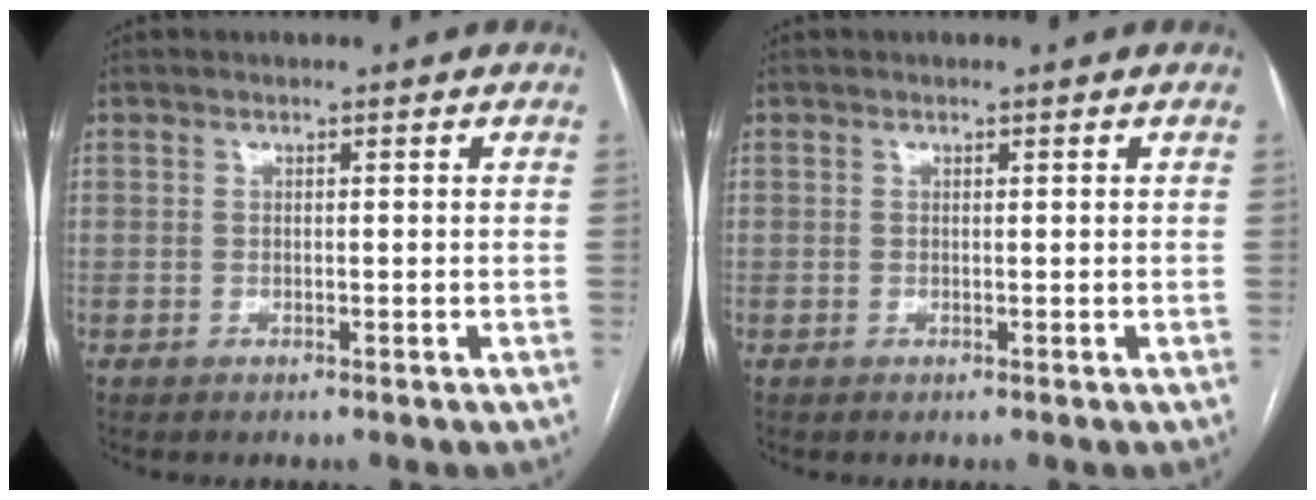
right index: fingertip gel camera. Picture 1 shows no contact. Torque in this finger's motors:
{"motor_torque": [0.15, 0.09, 0.03, 0.01]}